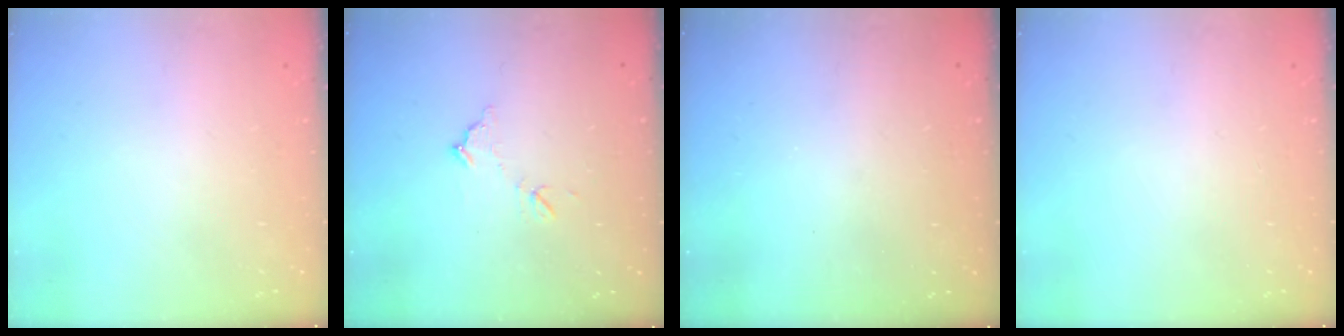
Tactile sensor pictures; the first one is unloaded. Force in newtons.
{"total": 7.8, "press": 7.8, "slide": 0.4}
{"total": 3.4, "press": 3.4, "slide": 0.1}
{"total": 0.0}